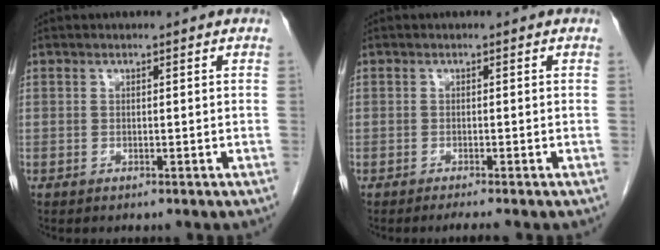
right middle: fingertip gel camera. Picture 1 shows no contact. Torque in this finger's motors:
{"motor_torque": [0.07, -0.04, -0.01, 0.00]}